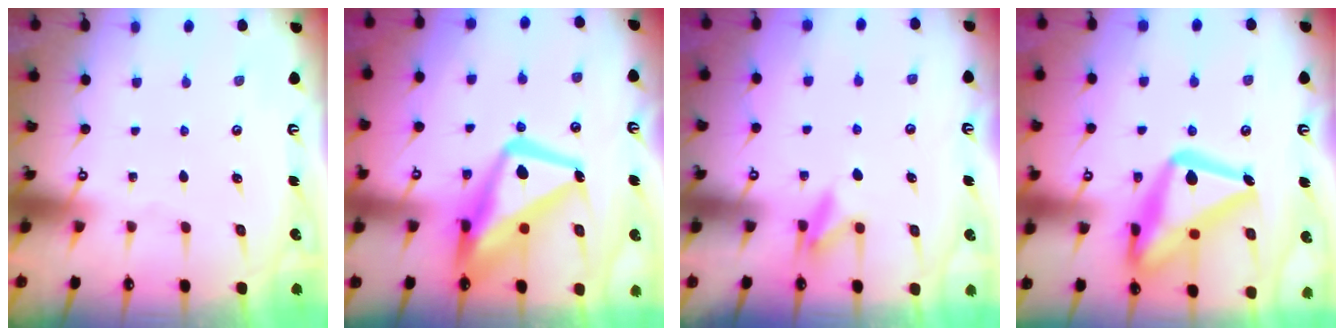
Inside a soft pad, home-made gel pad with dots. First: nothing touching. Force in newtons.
{"total": 16.8, "press": 16.7, "slide": 1.9}
{"total": 8.2, "press": 8.0, "slide": 1.9}
{"total": 25.1, "press": 25.0, "slide": 1.6}